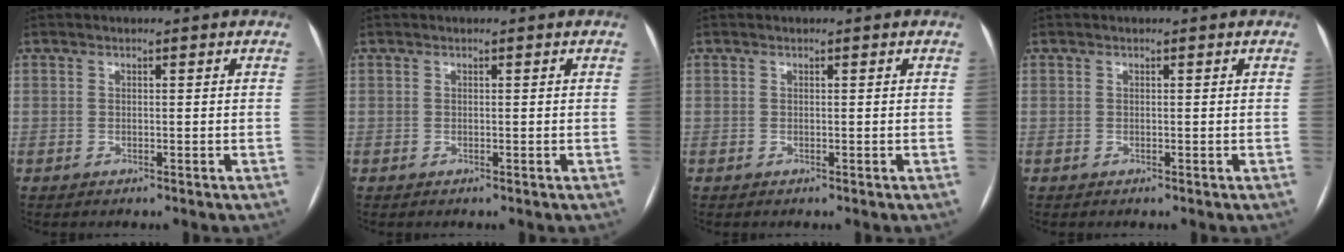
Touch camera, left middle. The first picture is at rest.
{"total": 0.0}
{"total": 0.0}
{"total": 0.0}